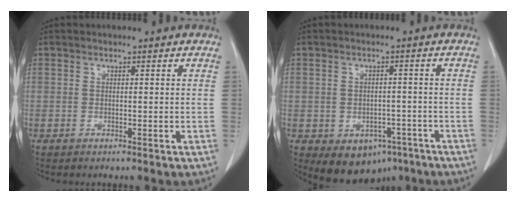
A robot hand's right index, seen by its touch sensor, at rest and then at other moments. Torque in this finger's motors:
{"motor_torque": [-0.22, -0.12, -0.08, -0.05]}